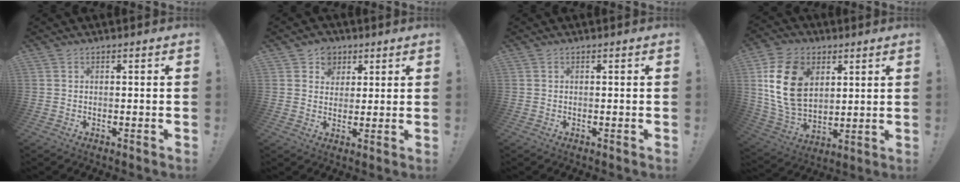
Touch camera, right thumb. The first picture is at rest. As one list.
[{"total": 6.4, "force": [2.8, 5.7, 0.9], "torque": [-0.014, -0.021, 0.054]}, {"total": 0.0}, {"total": 19.0, "force": [5.7, 13.6, 11.9], "torque": [-0.230, -0.028, 0.105]}]